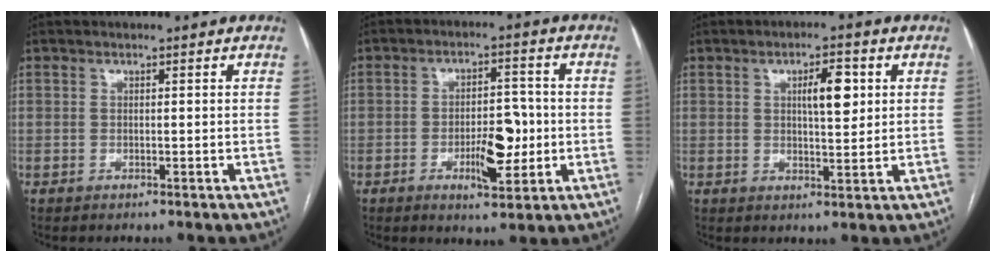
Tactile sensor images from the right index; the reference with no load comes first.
{"total": 7.6, "force": [-1.9, 2.8, 6.8], "torque": [-0.108, 0.003, -0.024]}
{"total": 5.5, "force": [1.6, 1.6, 5.0], "torque": [-0.081, 0.006, 0.027]}